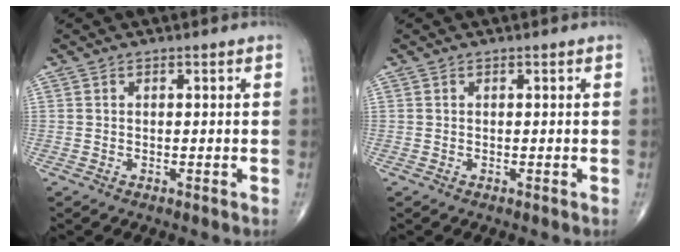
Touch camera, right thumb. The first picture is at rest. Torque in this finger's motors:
{"motor_torque": [0.02, 0.01, 0.00, 0.00, 0.01]}